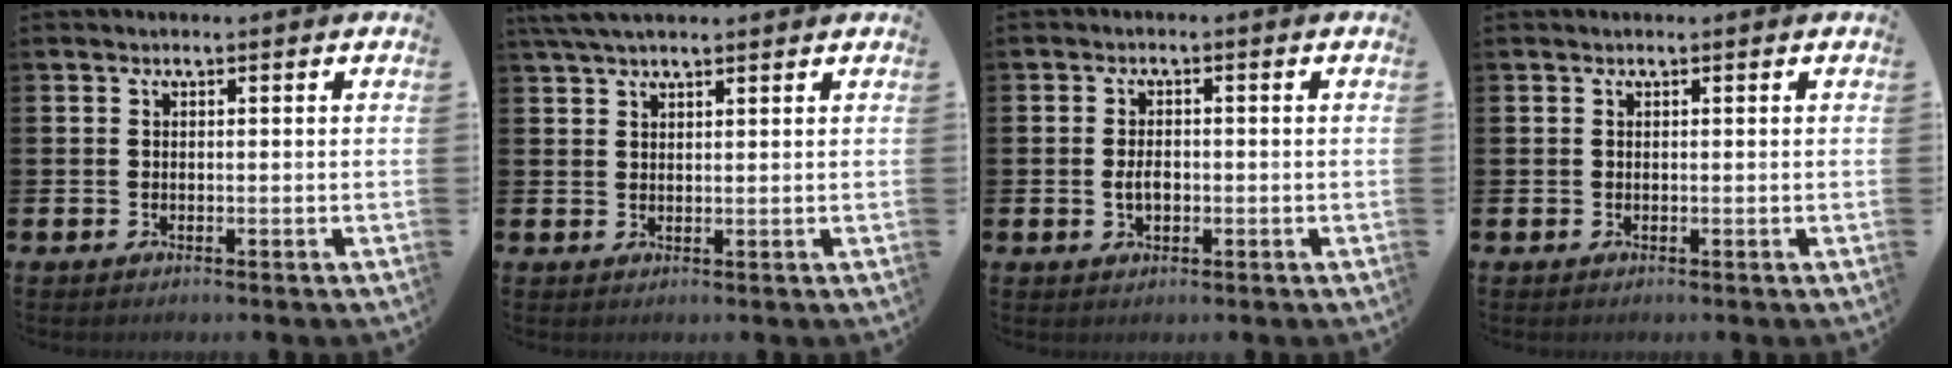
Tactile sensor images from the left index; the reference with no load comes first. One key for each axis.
{"total": 3.6, "fx": 3.1, "fy": 0.7, "fz": 1.7, "tx": -0.047, "ty": 0.002, "tz": 0.059}
{"total": 2.3, "fx": -0.2, "fy": 1.4, "fz": 1.8, "tx": -0.025, "ty": 0.000, "tz": -0.008}
{"total": 0.0}